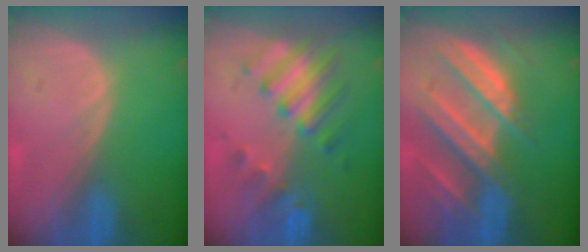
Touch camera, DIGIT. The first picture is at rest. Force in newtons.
{"total": 7.9, "press": 7.1, "slide": 3.4}
{"total": 10.3, "press": 9.1, "slide": 4.8}